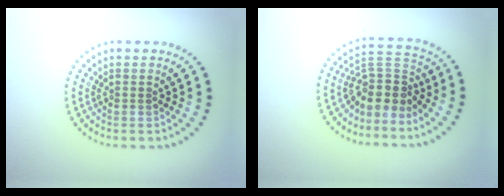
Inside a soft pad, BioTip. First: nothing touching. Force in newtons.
{"total": 4.1, "press": 3.2, "slide": 2.6}